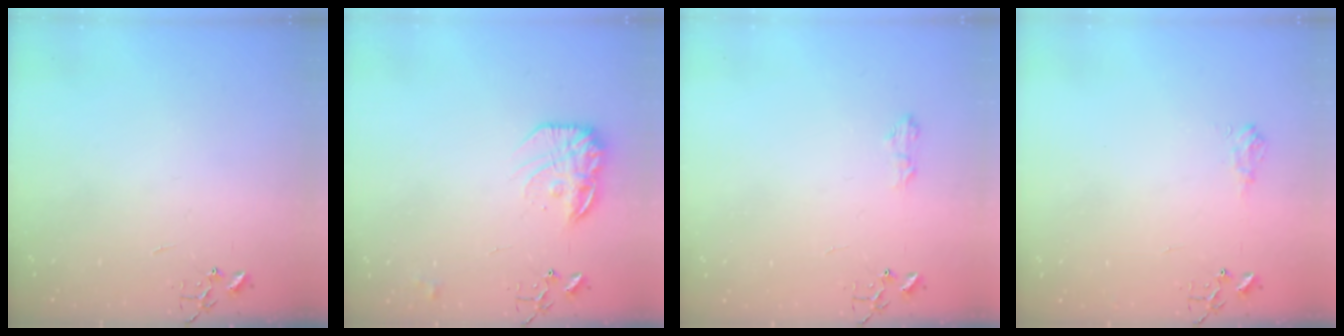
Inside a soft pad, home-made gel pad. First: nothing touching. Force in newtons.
{"total": 15.5, "press": 15.5, "slide": 1.0}
{"total": 5.9, "press": 5.9, "slide": 0.8}
{"total": 6.8, "press": 6.8, "slide": 0.8}